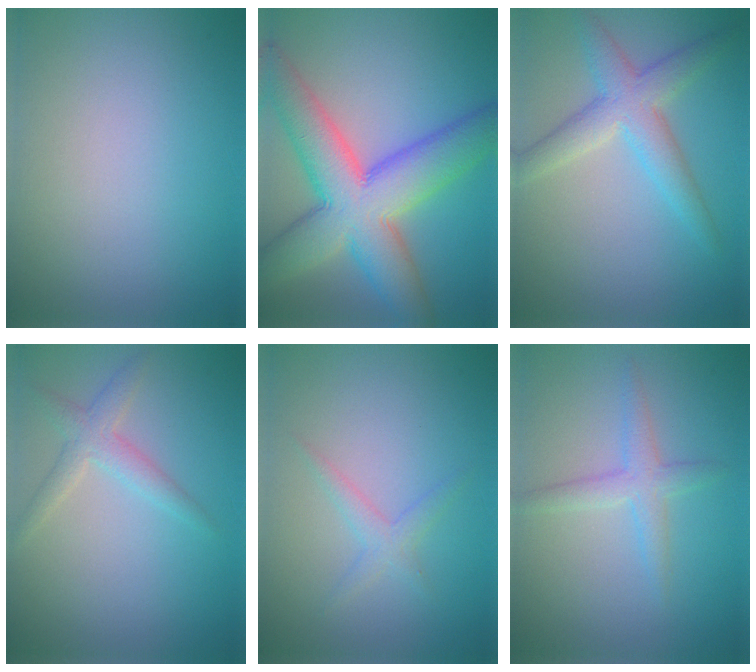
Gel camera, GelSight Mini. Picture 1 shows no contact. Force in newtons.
{"total": 11.3, "press": 11.3, "slide": 0.6}
{"total": 4.4, "press": 4.4, "slide": 0.1}
{"total": 2.4, "press": 2.4, "slide": 0.1}
{"total": 1.6, "press": 1.6, "slide": 0.1}
{"total": 2.3, "press": 2.3, "slide": 0.0}